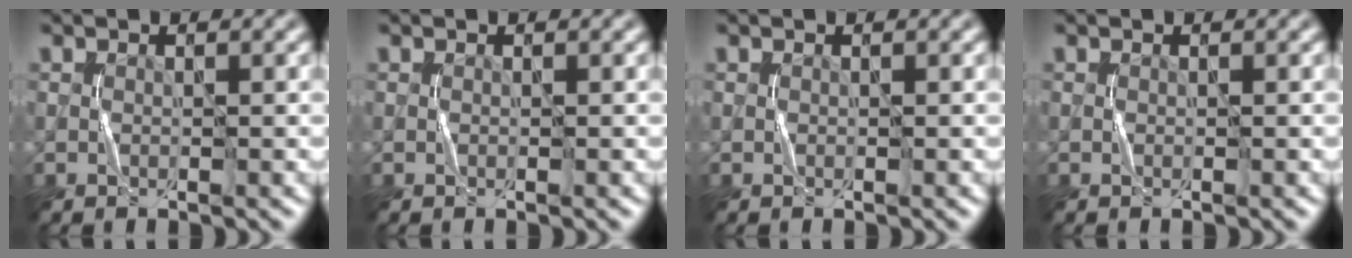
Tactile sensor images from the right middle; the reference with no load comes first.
{"total": 0.0}
{"total": 0.0}
{"total": 0.0}